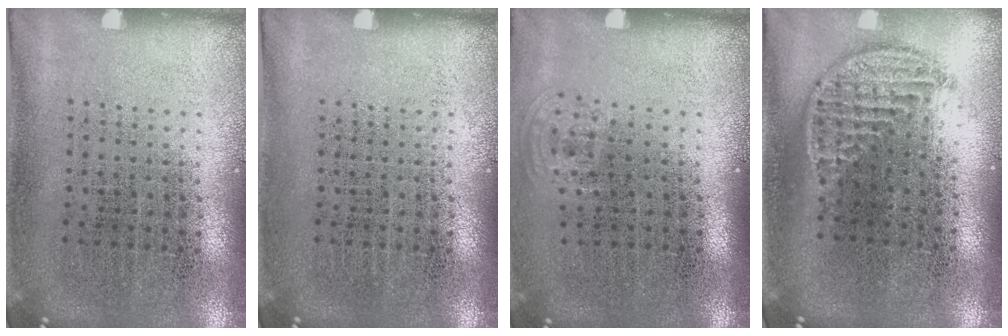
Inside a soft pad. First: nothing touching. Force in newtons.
{"total": 0.0}
{"total": 0.8, "press": 0.5, "slide": 0.6}
{"total": 1.3, "press": 1.1, "slide": 0.6}